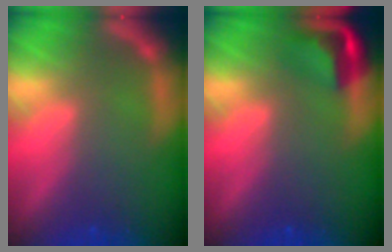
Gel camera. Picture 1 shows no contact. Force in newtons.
{"total": 3.9}